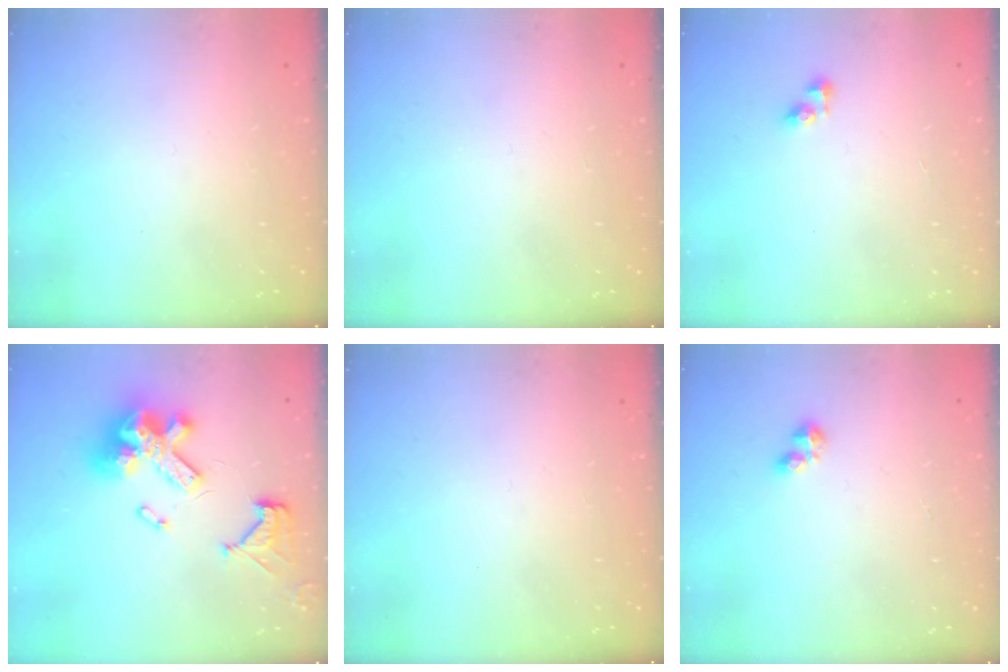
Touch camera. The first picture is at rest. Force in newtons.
{"total": 0.0}
{"total": 4.0, "press": 3.9, "slide": 0.6}
{"total": 17.3, "press": 17.2, "slide": 1.9}
{"total": 0.0}
{"total": 2.7, "press": 2.7, "slide": 0.5}